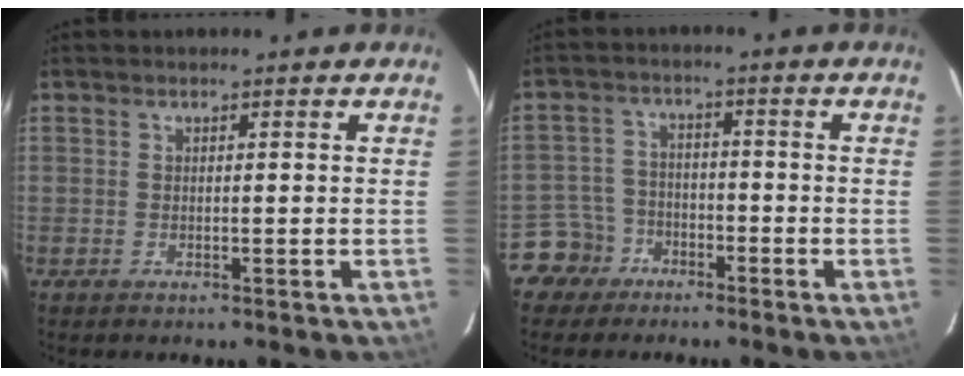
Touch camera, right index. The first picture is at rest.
{"total": 6.1, "force": [-4.0, 4.6, 0.0], "torque": [-0.016, 0.027, -0.078]}